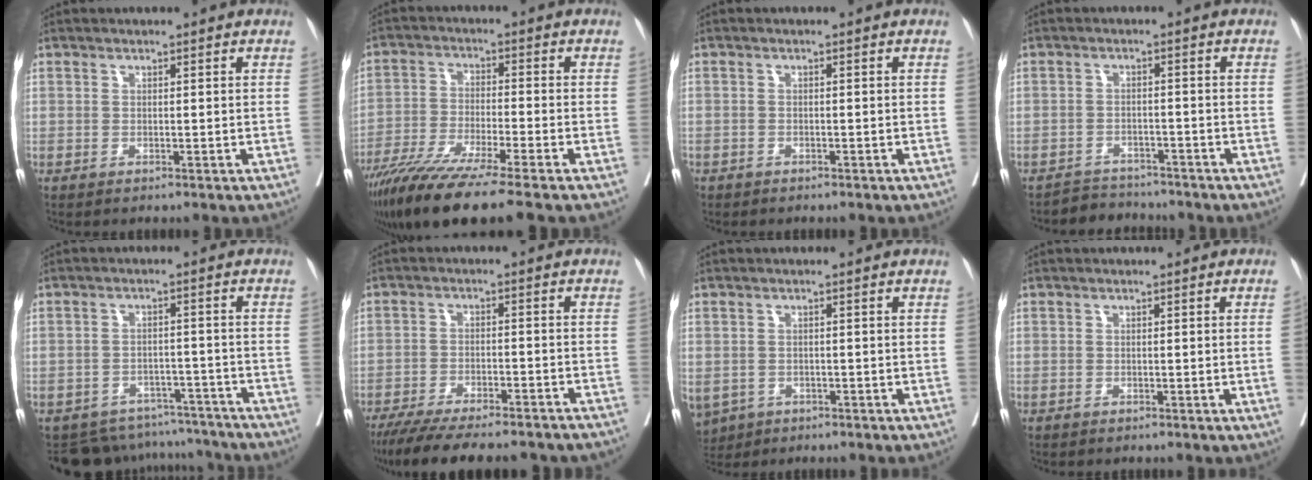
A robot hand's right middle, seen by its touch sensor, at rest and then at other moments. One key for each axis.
{"total": 13.1, "fx": -10.1, "fy": -0.6, "fz": 8.2, "tx": -0.141, "ty": -0.043, "tz": -0.170}
{"total": 1.1, "fx": -0.8, "fy": 0.6, "fz": 0.2, "tx": -0.011, "ty": 0.001, "tz": -0.015}
{"total": 3.9, "fx": -3.6, "fy": 1.2, "fz": -1.1, "tx": 0.020, "ty": 0.001, "tz": -0.059}
{"total": 11.6, "fx": -10.8, "fy": 4.3, "fz": 0.3, "tx": -0.001, "ty": 0.028, "tz": -0.135}
{"total": 20.4, "fx": -17.8, "fy": 3.7, "fz": 9.2, "tx": -0.146, "ty": -0.028, "tz": -0.243}
{"total": 8.5, "fx": -4.0, "fy": 6.8, "fz": 3.1, "tx": -0.090, "ty": -0.003, "tz": -0.055}
{"total": 1.0, "fx": -0.2, "fy": -0.4, "fz": 0.9, "tx": -0.012, "ty": -0.002, "tz": -0.003}